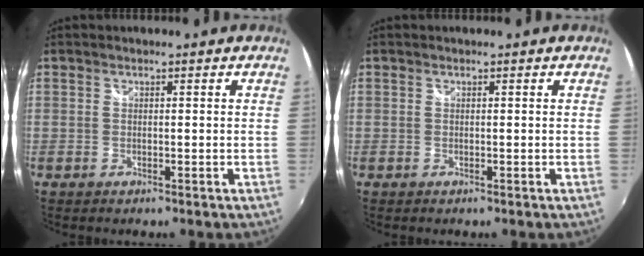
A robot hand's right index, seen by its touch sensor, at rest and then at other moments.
{"total": 0.0}